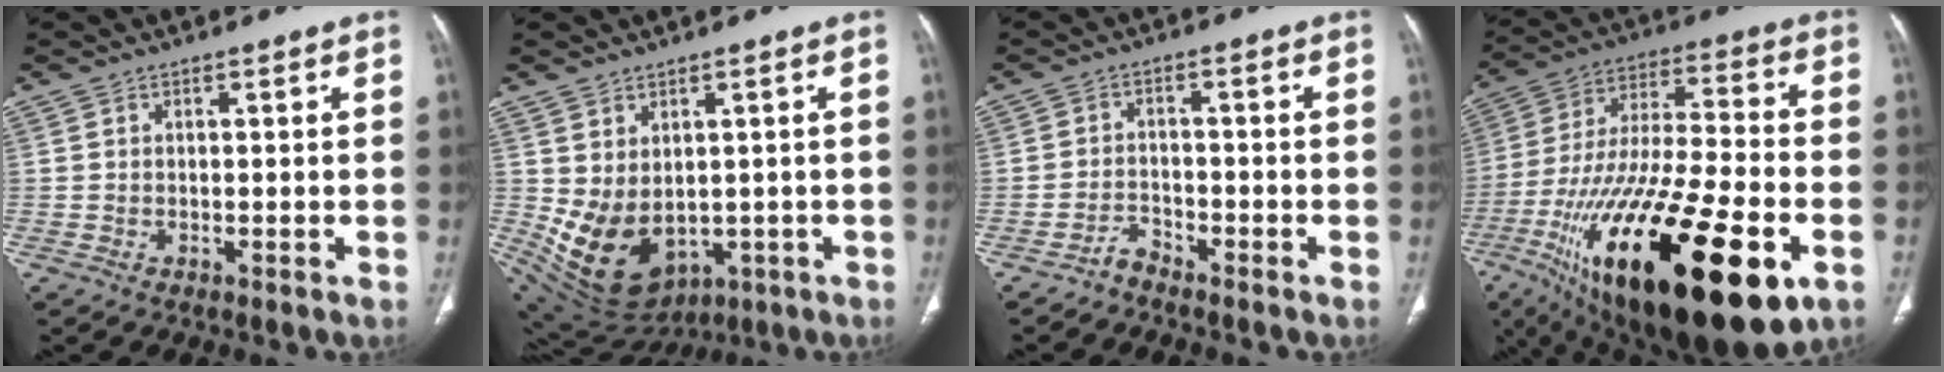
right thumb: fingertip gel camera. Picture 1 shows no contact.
{"total": 12.4, "force": [-1.2, 8.9, 8.6], "torque": [-0.138, -0.008, 0.019]}
{"total": 2.4, "force": [-2.3, 0.6, 0.2], "torque": [-0.005, 0.012, -0.043]}
{"total": 37.5, "force": [-14.6, 12.9, 32.1], "torque": [-0.562, 0.018, -0.232]}